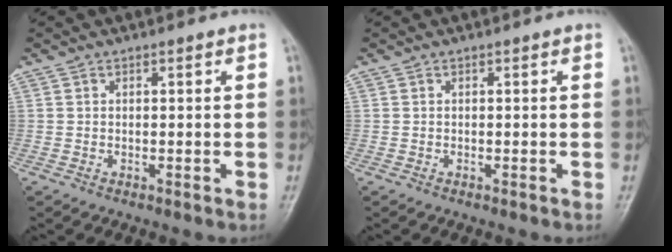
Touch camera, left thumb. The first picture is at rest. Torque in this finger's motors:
{"motor_torque": [0.01, 0.01, -0.10, -0.12, 0.00]}